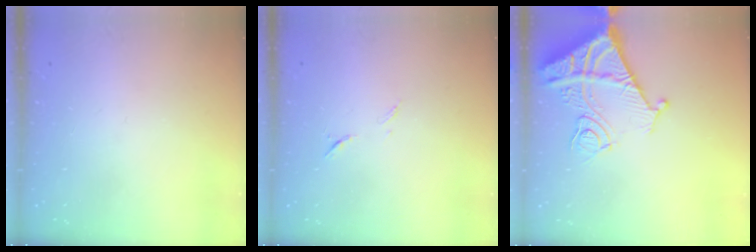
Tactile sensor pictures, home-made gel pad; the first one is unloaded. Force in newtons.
{"total": 6.2, "press": 6.2, "slide": 0.8}
{"total": 13.8, "press": 13.8, "slide": 1.4}